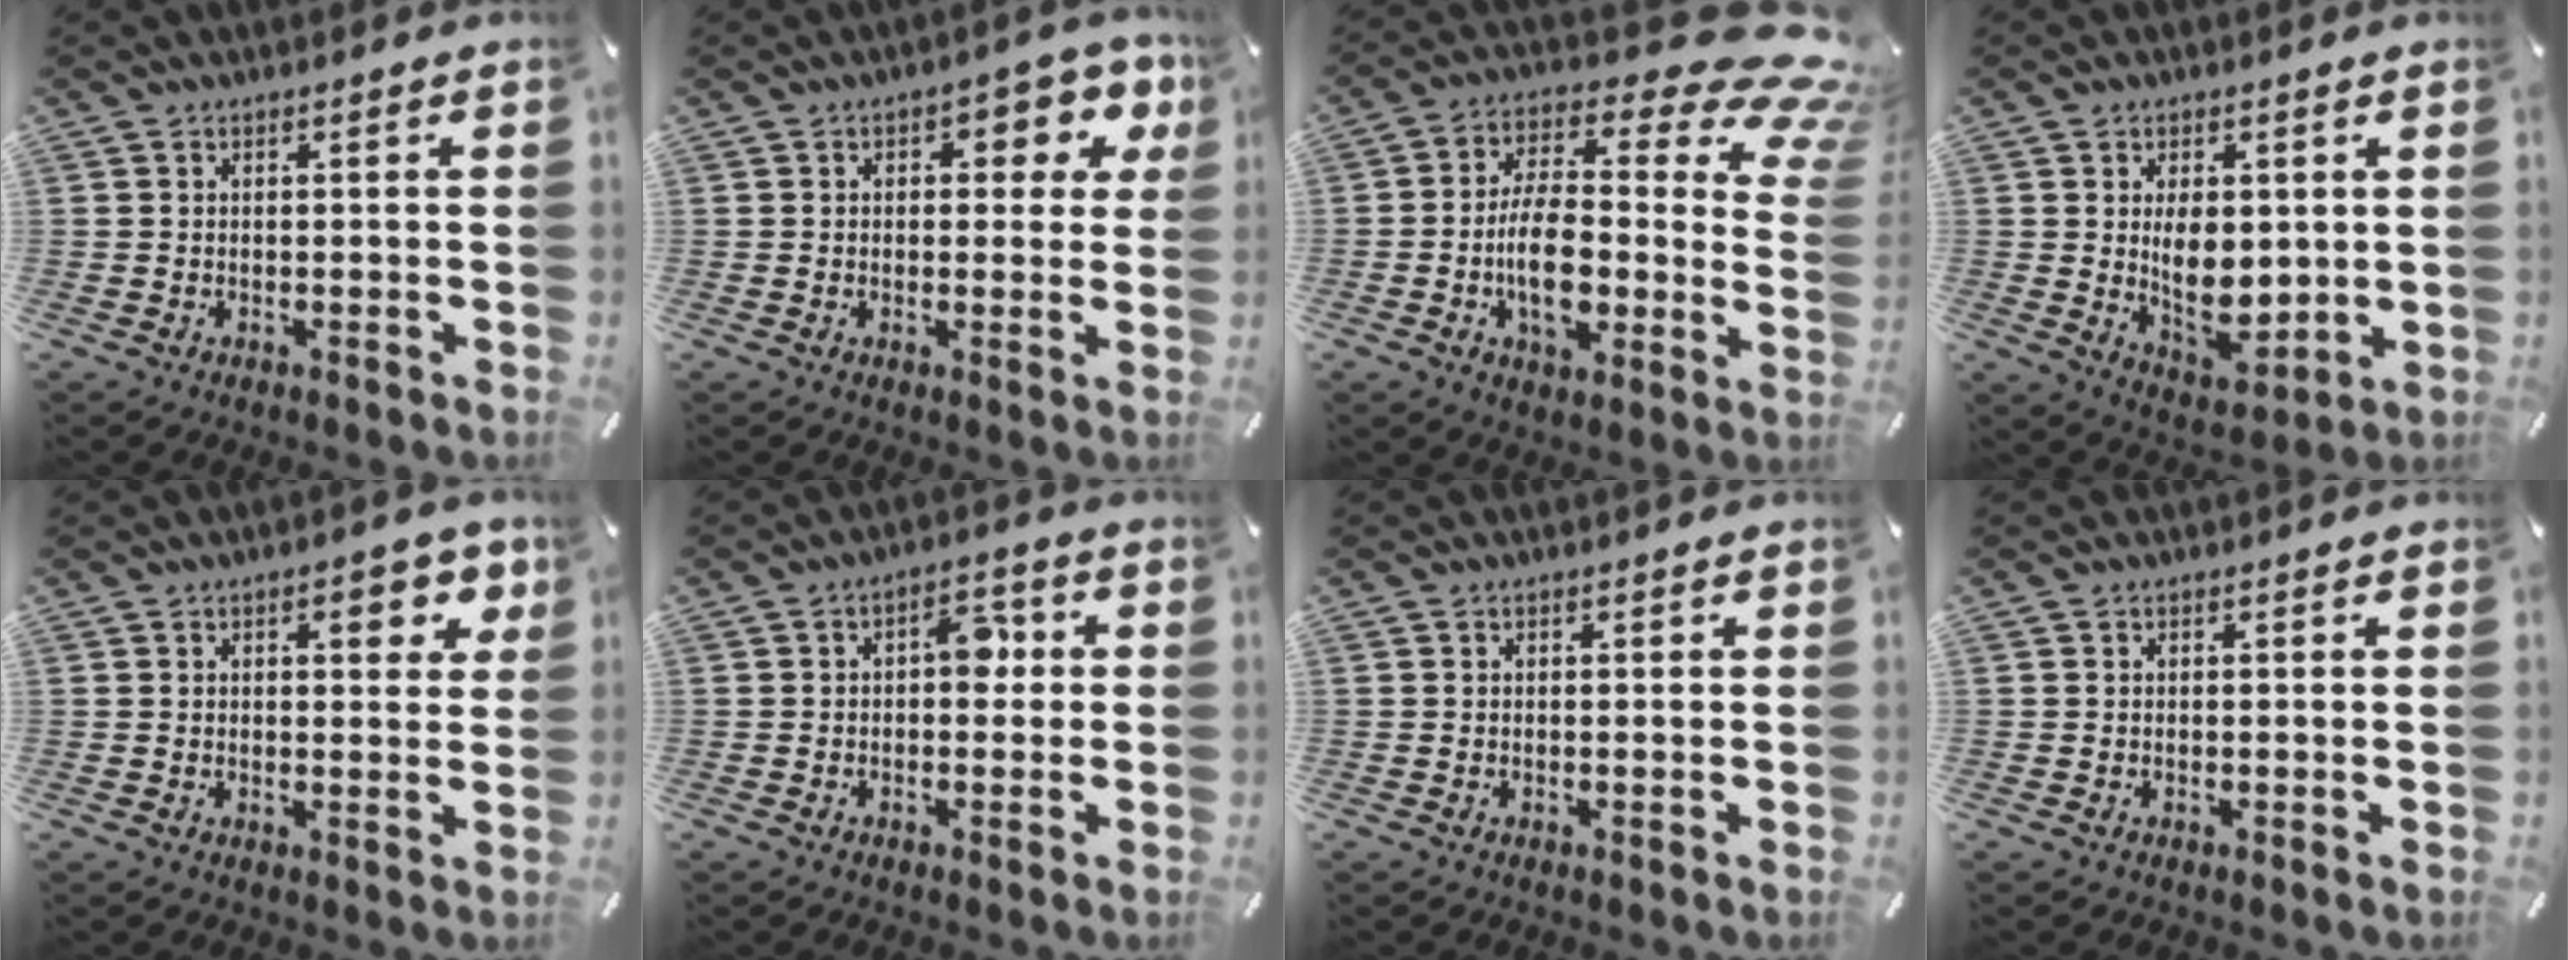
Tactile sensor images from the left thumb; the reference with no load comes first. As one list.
[{"total": 7.0, "force": [2.3, 4.0, 5.3], "torque": [-0.052, -0.010, 0.029]}, {"total": 19.1, "force": [1.9, 11.1, 15.5], "torque": [-0.251, -0.039, 0.032]}, {"total": 9.8, "force": [1.0, 6.5, 7.3], "torque": [-0.108, -0.010, 0.015]}, {"total": 7.0, "force": [3.1, 3.4, 5.3], "torque": [-0.053, -0.011, 0.042]}, {"total": 6.1, "force": [0.4, 3.5, 5.0], "torque": [-0.066, 0.006, -0.003]}, {"total": 0.0}, {"total": 0.0}]